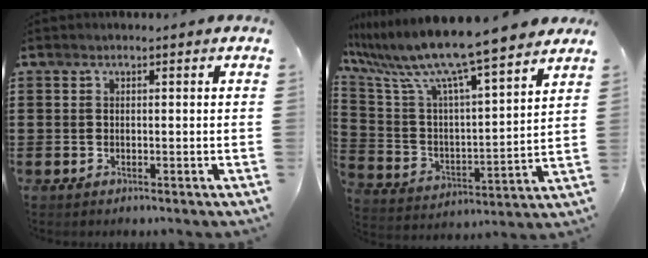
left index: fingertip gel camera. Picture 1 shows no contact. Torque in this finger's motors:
{"motor_torque": [2.14, 0.00, 0.75, 0.21]}